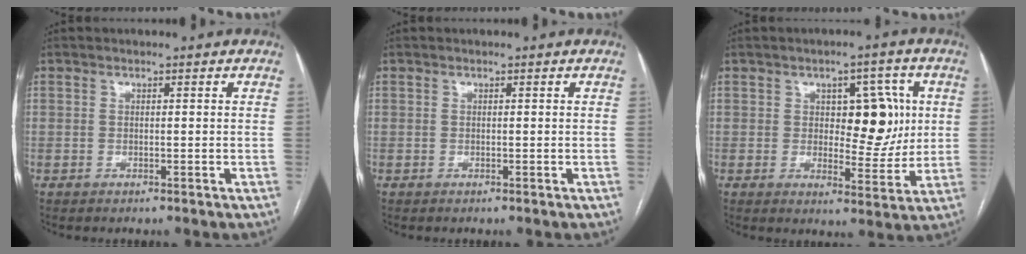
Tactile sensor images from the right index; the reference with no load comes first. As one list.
[{"total": 0.0}, {"total": 9.1, "force": [1.8, 4.4, 7.8], "torque": [-0.095, 0.014, 0.032]}]